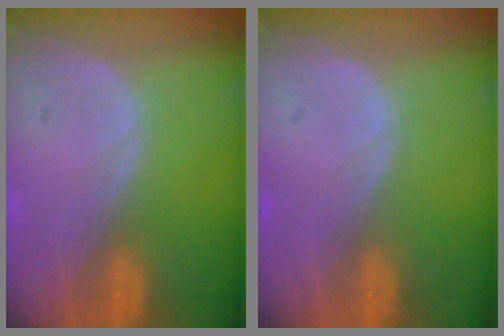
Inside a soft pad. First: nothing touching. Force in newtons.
{"total": 0.0}